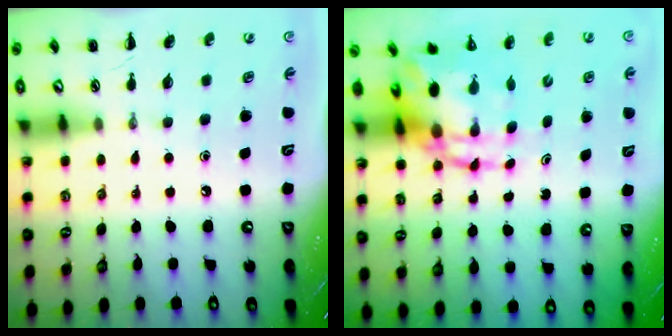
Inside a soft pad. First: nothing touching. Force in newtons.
{"total": 9.7, "press": 9.3, "slide": 2.6}